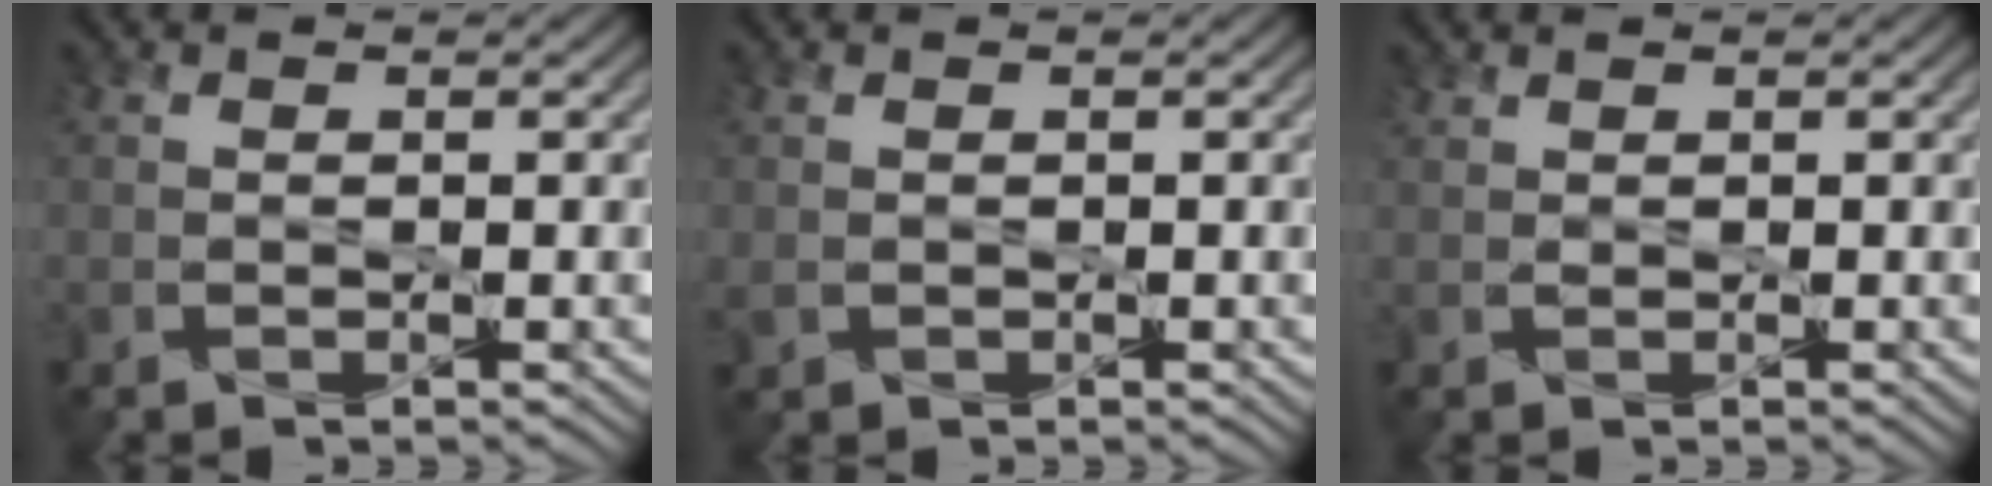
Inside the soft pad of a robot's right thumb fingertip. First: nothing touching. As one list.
[{"total": 0.7, "force": [0.0, 0.7, 0.4], "torque": [-0.013, -0.003, 0.004]}, {"total": 0.7, "force": [0.7, 0.1, 0.0], "torque": [-0.005, 0.004, 0.016]}]